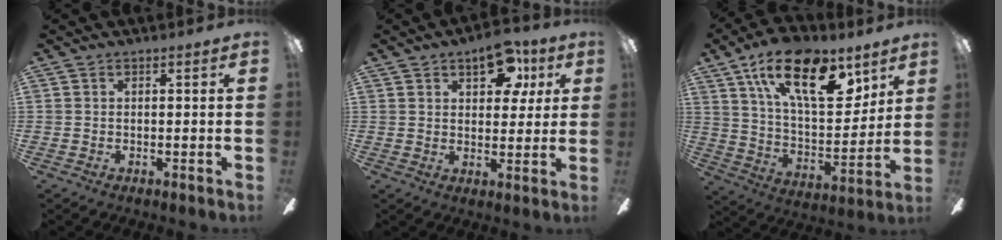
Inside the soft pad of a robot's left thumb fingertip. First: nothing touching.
{"total": 11.0, "force": [5.6, 6.1, 7.3], "torque": [-0.078, -0.016, 0.092]}
{"total": 24.0, "force": [12.9, 11.2, 16.8], "torque": [-0.261, -0.052, 0.223]}